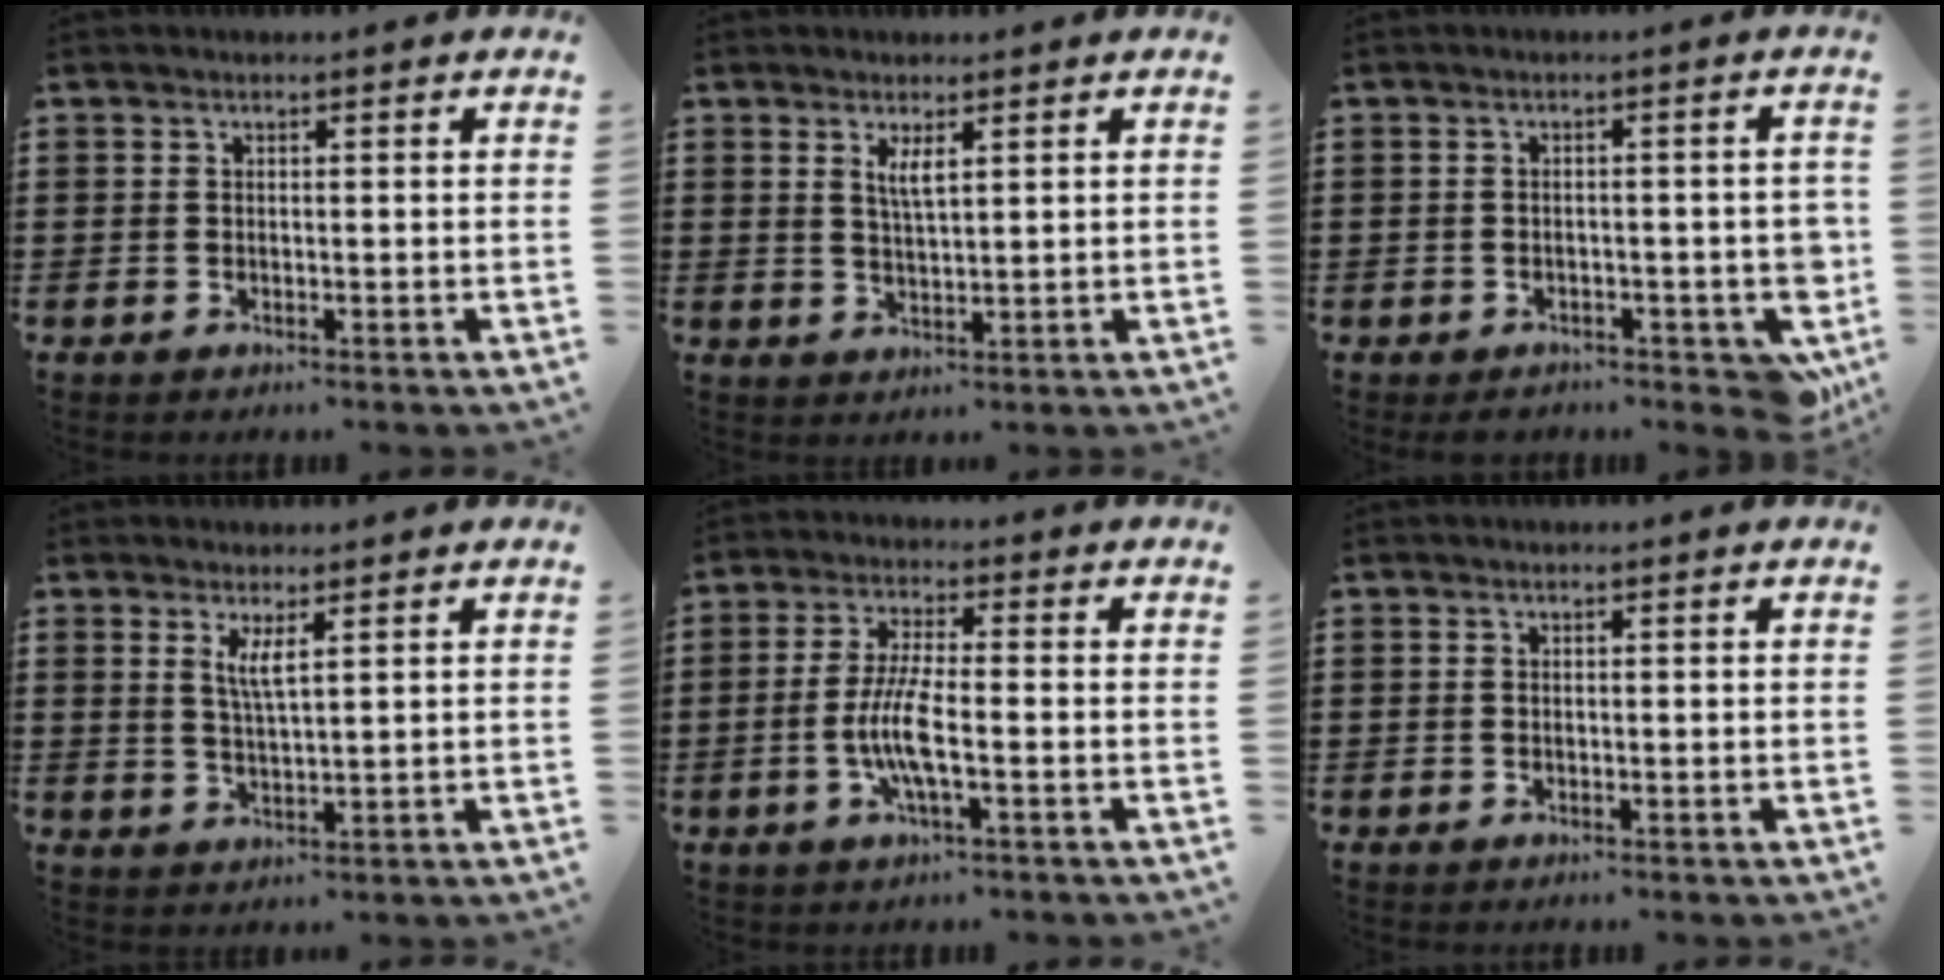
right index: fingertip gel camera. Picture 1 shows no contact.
{"total": 2.5, "force": [1.4, 0.5, 2.0], "torque": [-0.043, 0.003, 0.023]}
{"total": 3.8, "force": [-2.4, 1.9, 2.3], "torque": [-0.039, 0.006, -0.043]}
{"total": 2.9, "force": [1.6, 0.1, 2.4], "torque": [-0.052, -0.002, 0.026]}
{"total": 6.9, "force": [-1.8, 1.3, 6.6], "torque": [-0.148, -0.015, -0.042]}
{"total": 0.0}